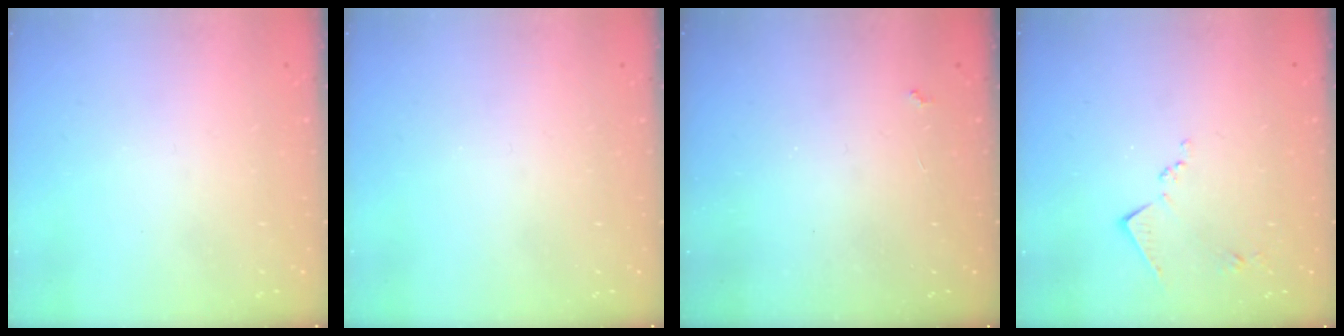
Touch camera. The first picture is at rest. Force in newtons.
{"total": 0.0}
{"total": 2.3, "press": 2.3, "slide": 0.4}
{"total": 7.8, "press": 7.8, "slide": 0.8}